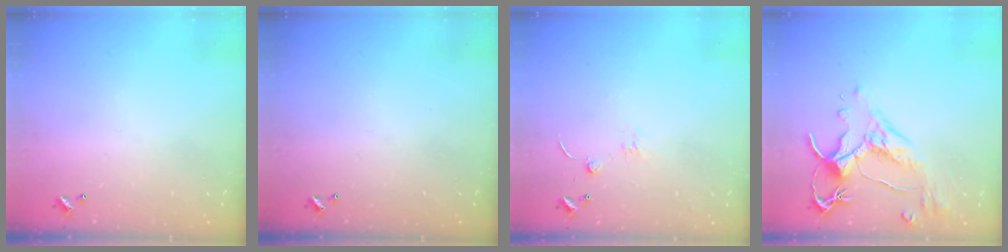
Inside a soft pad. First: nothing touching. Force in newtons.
{"total": 0.0}
{"total": 1.3, "press": 1.2, "slide": 0.5}
{"total": 2.6, "press": 2.2, "slide": 1.3}